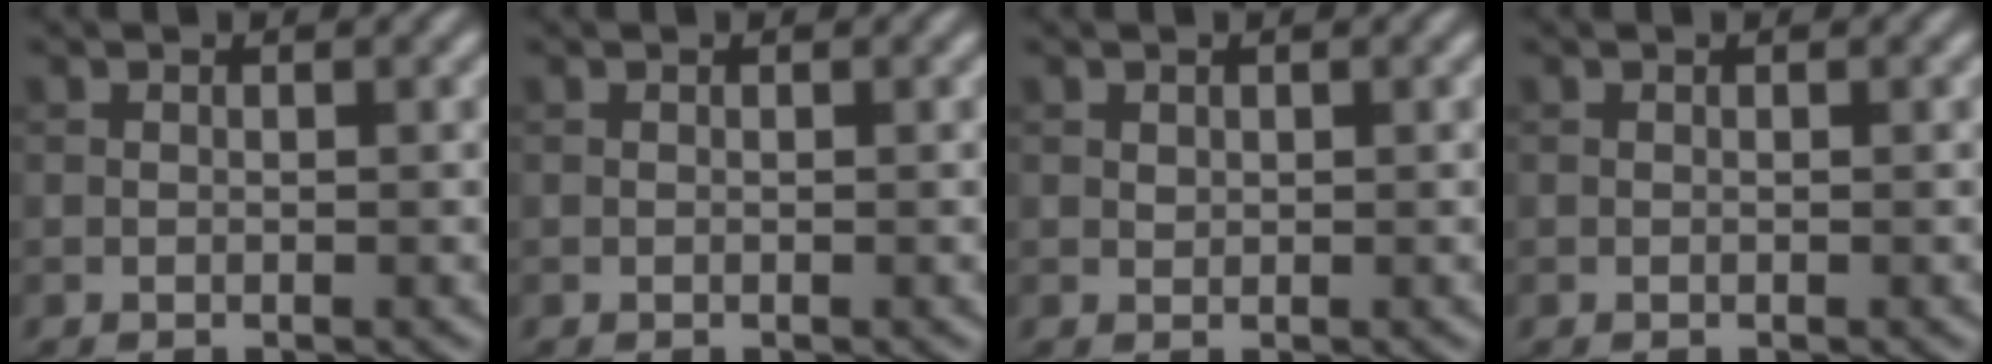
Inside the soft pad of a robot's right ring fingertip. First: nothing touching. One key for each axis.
{"total": 0.0}
{"total": 0.6, "fx": 0.4, "fy": 0.4, "fz": 0.1, "tx": -0.002, "ty": -0.002, "tz": 0.009}
{"total": 0.0}